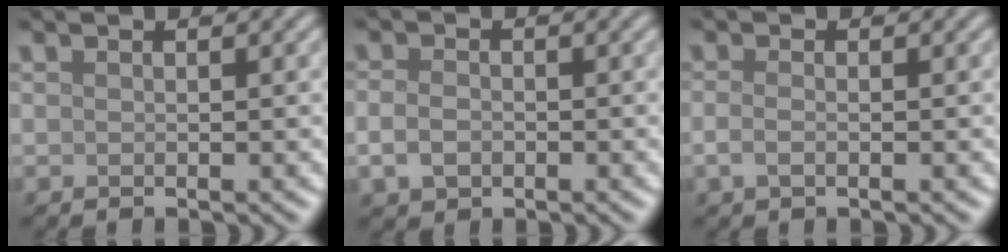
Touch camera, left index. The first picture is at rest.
{"total": 2.2, "force": [-0.6, 1.6, 1.3], "torque": [-0.027, -0.003, -0.016]}
{"total": 1.3, "force": [-0.4, 0.6, 1.1], "torque": [-0.027, -0.002, -0.012]}